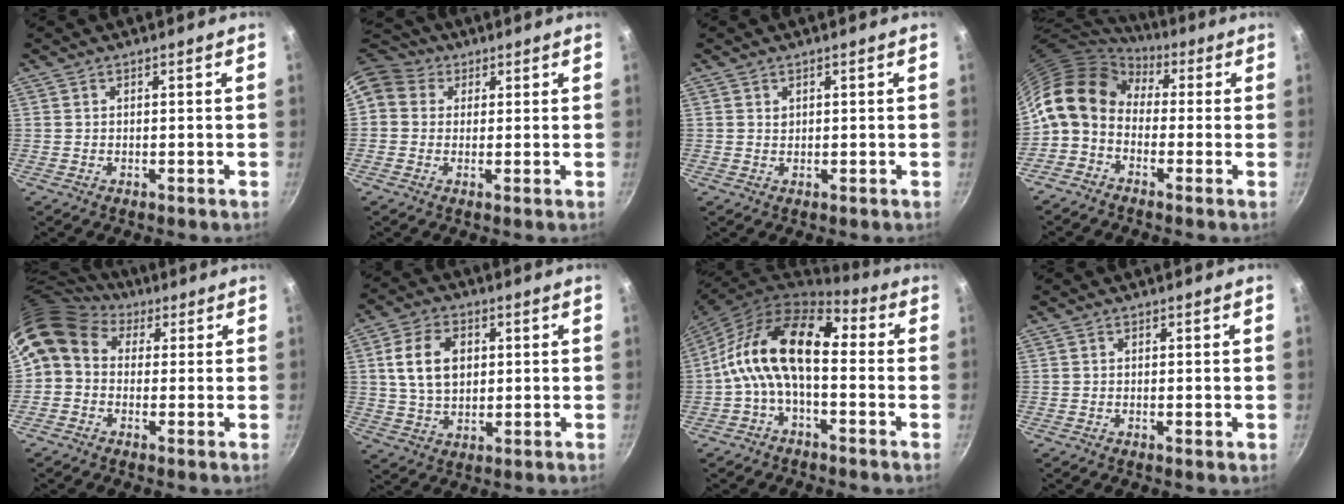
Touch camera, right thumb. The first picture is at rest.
{"total": 8.9, "force": [2.7, 7.6, 3.8], "torque": [-0.057, 0.015, 0.032]}
{"total": 0.7, "force": [0.4, 0.6, 0.2], "torque": [-0.002, 0.000, 0.007]}
{"total": 11.6, "force": [0.7, 8.7, 7.6], "torque": [-0.117, 0.031, -0.014]}
{"total": 9.6, "force": [2.8, 7.8, 4.8], "torque": [-0.081, 0.016, 0.027]}
{"total": 10.3, "force": [2.0, 7.2, 7.2], "torque": [-0.114, 0.002, 0.036]}
{"total": 14.9, "force": [-0.9, 8.2, 12.4], "torque": [-0.212, 0.042, -0.037]}
{"total": 0.7, "force": [0.0, 0.2, 0.6], "torque": [-0.010, -0.001, -0.002]}